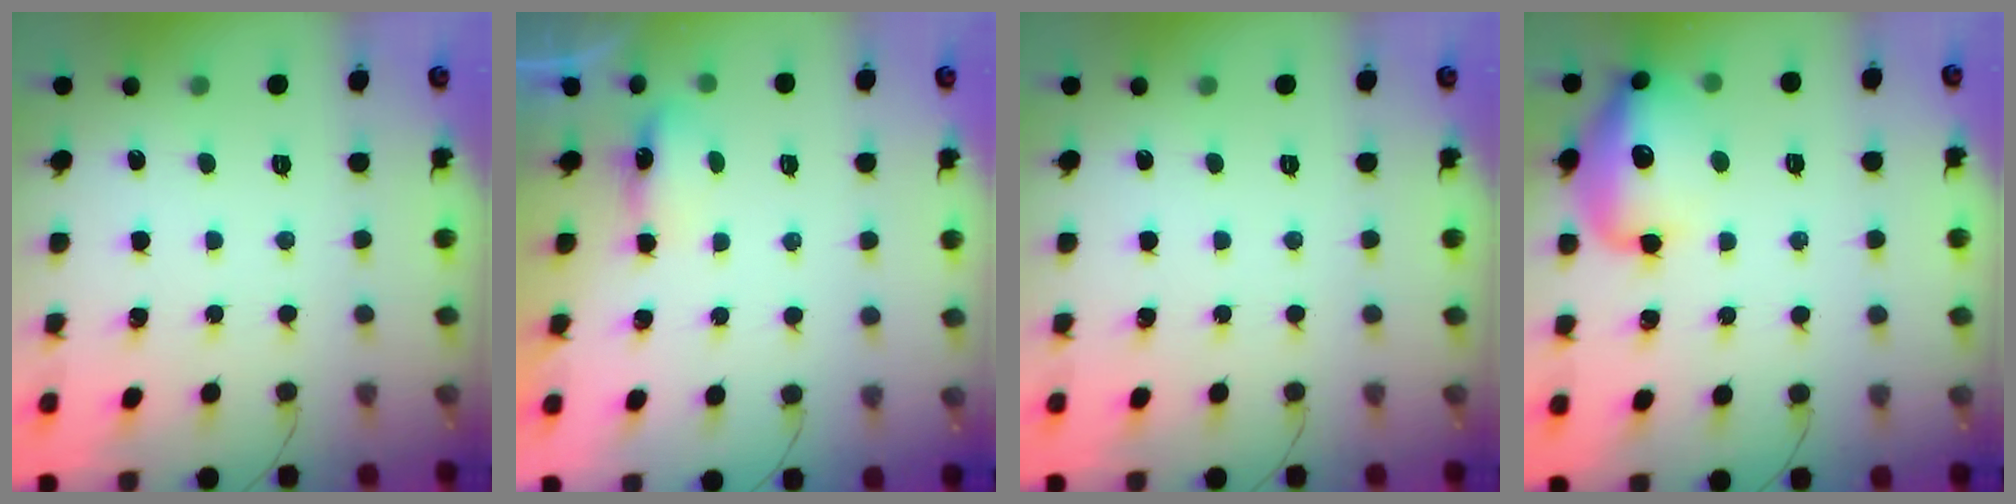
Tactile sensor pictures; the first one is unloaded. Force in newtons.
{"total": 4.7, "press": 4.5, "slide": 1.3}
{"total": 0.0}
{"total": 16.2, "press": 16.0, "slide": 2.6}